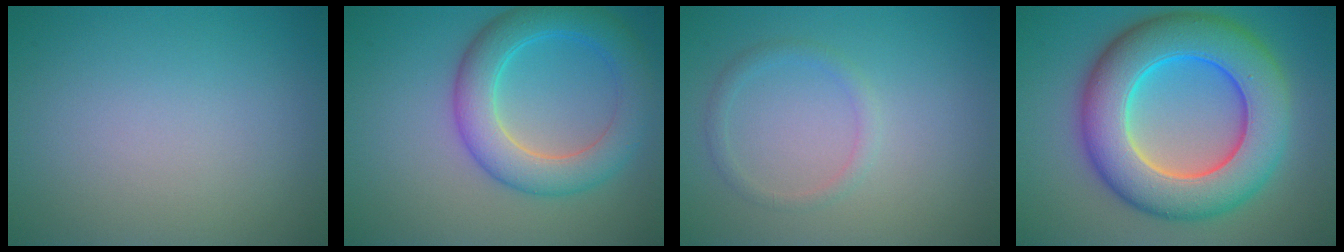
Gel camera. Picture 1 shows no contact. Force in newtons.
{"total": 6.0, "press": 6.0, "slide": 0.1}
{"total": 1.3, "press": 1.3, "slide": 0.1}
{"total": 11.8, "press": 11.8, "slide": 0.3}